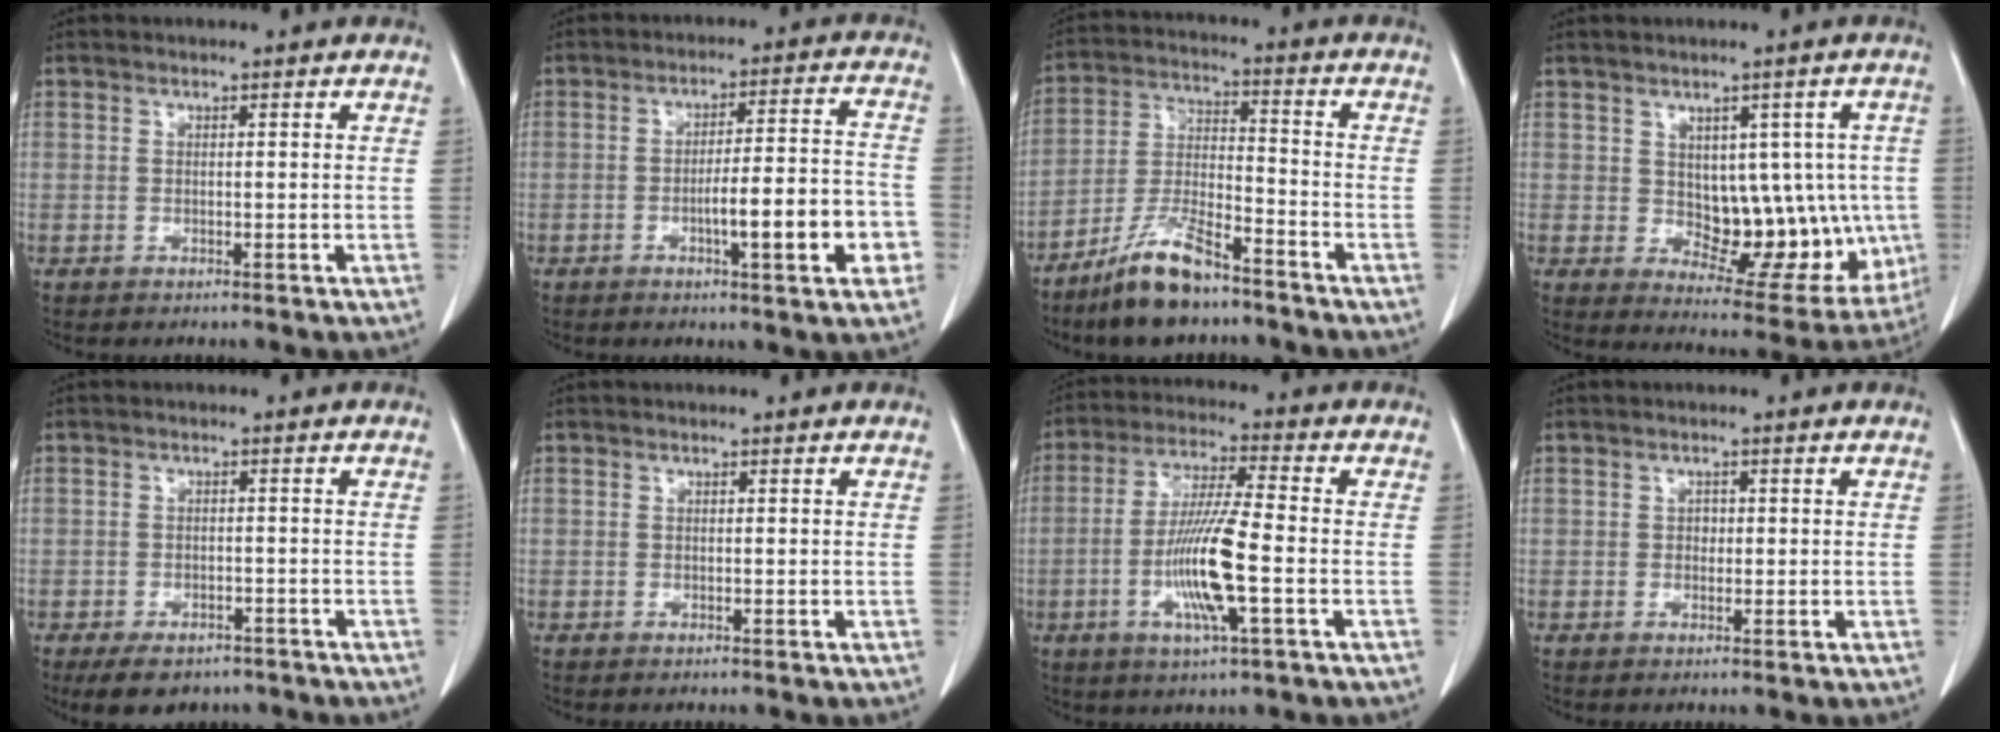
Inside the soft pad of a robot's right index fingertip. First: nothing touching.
{"total": 11.1, "force": [-3.8, 1.5, 10.3], "torque": [-0.146, 0.015, -0.051]}
{"total": 10.7, "force": [-8.1, 2.3, 6.6], "torque": [-0.139, -0.013, -0.155]}
{"total": 13.4, "force": [-0.2, 7.4, 11.2], "torque": [-0.121, 0.010, 0.023]}
{"total": 7.0, "force": [-5.4, 3.6, 2.5], "torque": [-0.033, 0.001, -0.076]}
{"total": 0.0}
{"total": 11.2, "force": [-3.1, 0.4, 10.8], "torque": [-0.212, -0.011, -0.063]}
{"total": 1.0, "force": [0.0, 0.8, 0.5], "torque": [-0.006, 0.003, -0.001]}